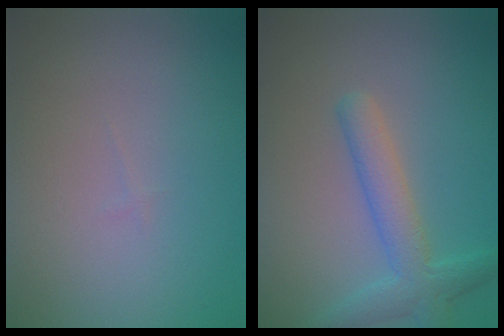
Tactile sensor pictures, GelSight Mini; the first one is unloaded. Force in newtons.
{"total": 3.7, "press": 3.7, "slide": 0.1}